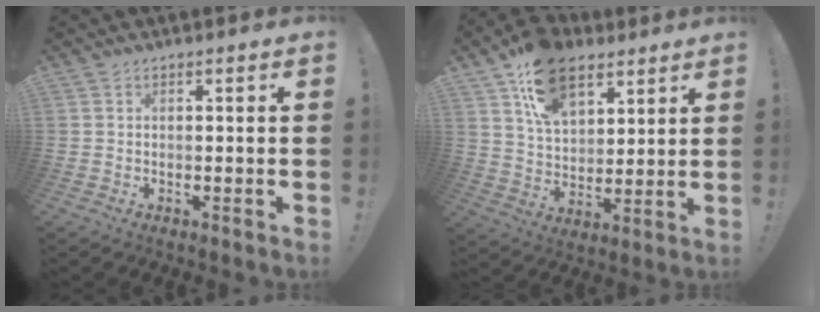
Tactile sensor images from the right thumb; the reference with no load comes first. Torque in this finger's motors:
{"motor_torque": [1.98, 2.07, 1.26, 1.04, 0.15]}